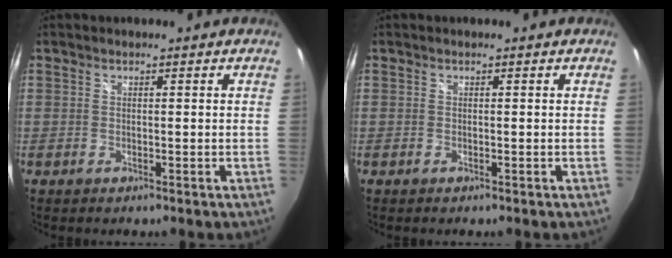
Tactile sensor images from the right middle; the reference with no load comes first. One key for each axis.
{"total": 0.0}